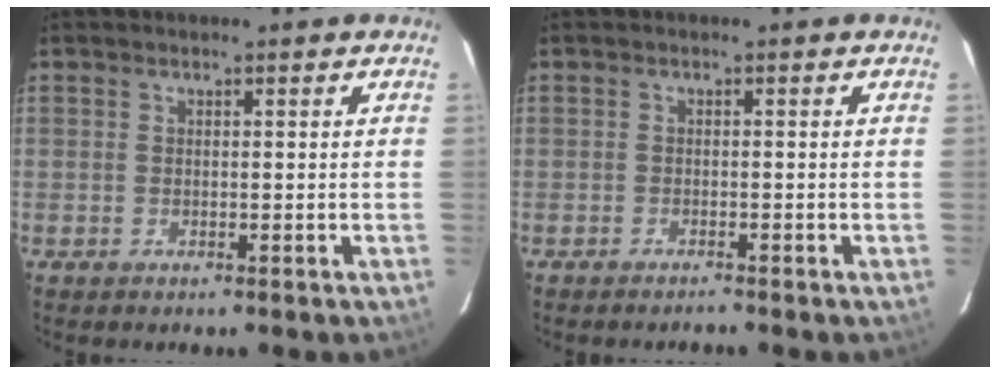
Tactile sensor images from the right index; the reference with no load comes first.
{"total": 1.1, "force": [-1.1, -0.1, 0.1], "torque": [-0.008, -0.003, -0.019]}